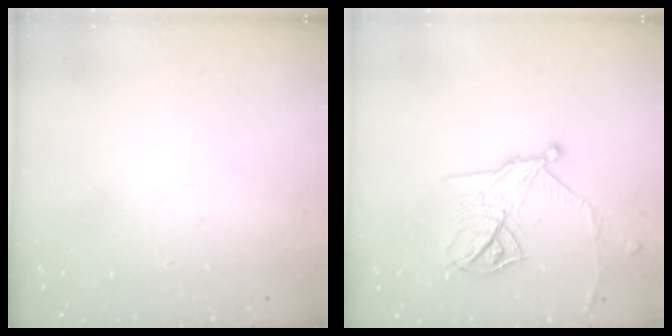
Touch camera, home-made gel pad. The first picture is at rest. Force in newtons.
{"total": 14.7, "press": 14.7, "slide": 0.6}